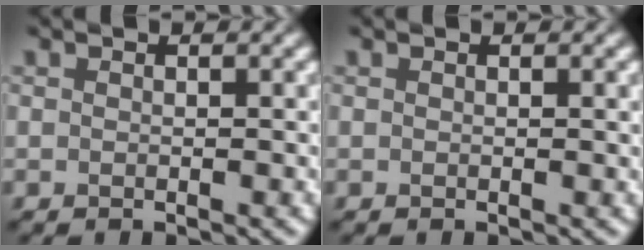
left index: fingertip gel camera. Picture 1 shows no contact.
{"total": 0.7, "force": [0.1, 0.2, 0.7], "torque": [-0.007, 0.000, 0.000]}